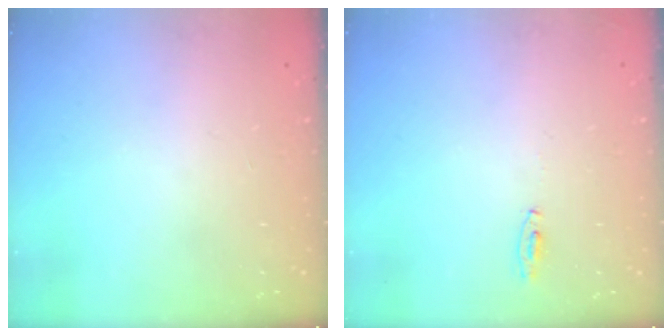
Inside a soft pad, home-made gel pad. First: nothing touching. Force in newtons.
{"total": 15.9, "press": 4.3, "slide": 15.3}